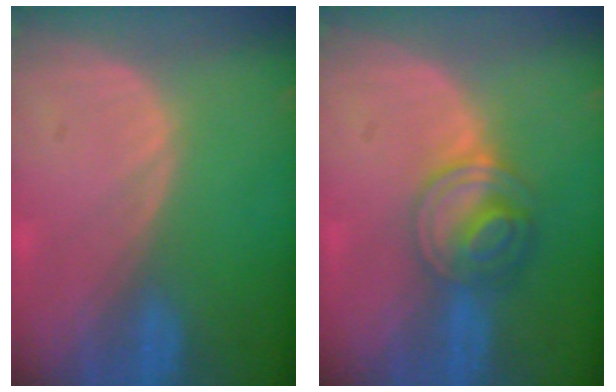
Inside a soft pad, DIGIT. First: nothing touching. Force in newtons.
{"total": 6.3, "press": 5.5, "slide": 3.1}